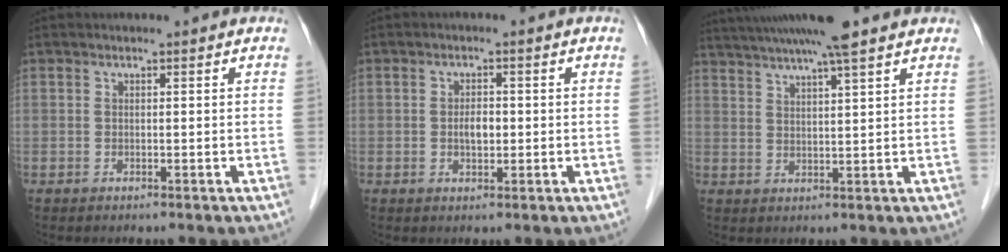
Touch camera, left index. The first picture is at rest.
{"total": 2.5, "force": [-0.2, 1.3, 2.1], "torque": [-0.038, 0.003, -0.002]}
{"total": 11.5, "force": [9.6, -0.6, 6.2], "torque": [-0.113, 0.025, 0.143]}